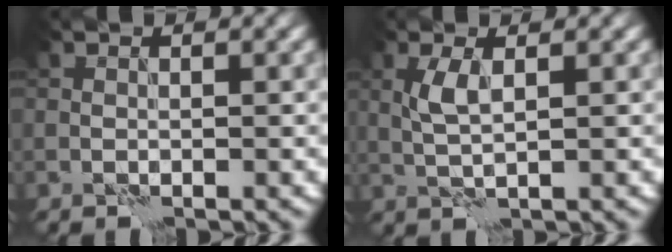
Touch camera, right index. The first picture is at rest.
{"total": 2.2, "force": [0.5, 0.6, 2.1], "torque": [-0.049, 0.005, 0.011]}